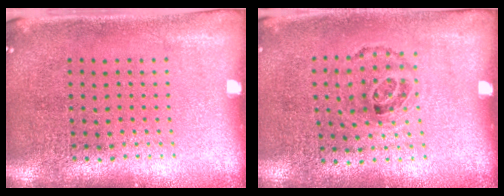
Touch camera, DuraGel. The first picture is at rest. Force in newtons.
{"total": 0.9, "press": 0.7, "slide": 0.6}